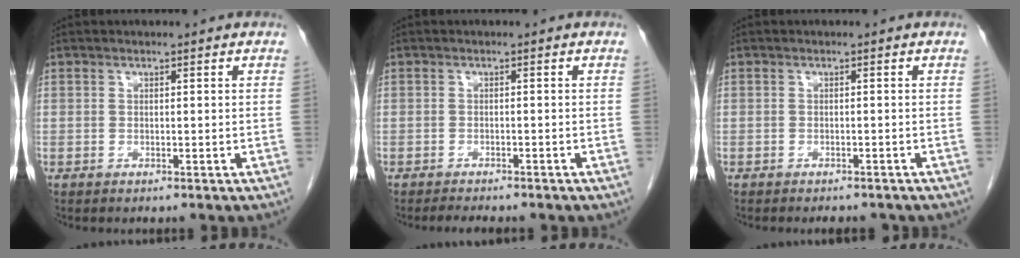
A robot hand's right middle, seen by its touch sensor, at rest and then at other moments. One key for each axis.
{"total": 4.3, "fx": -3.6, "fy": 1.0, "fz": 2.0, "tx": -0.029, "ty": -0.006, "tz": -0.042}
{"total": 3.2, "fx": -2.9, "fy": 1.1, "fz": 1.0, "tx": -0.011, "ty": -0.003, "tz": -0.033}